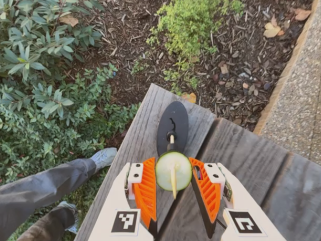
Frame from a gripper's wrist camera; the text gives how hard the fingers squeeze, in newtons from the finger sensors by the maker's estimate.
{"total": 6.2, "left": 5.9, "right": 6.4}